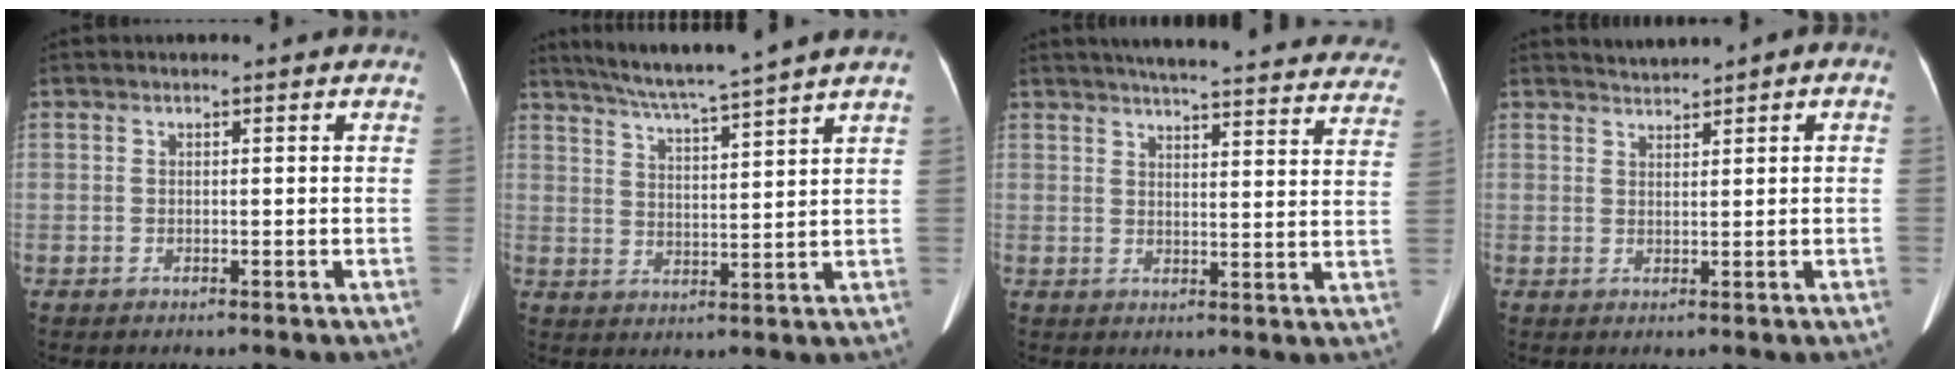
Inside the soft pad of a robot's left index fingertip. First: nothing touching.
{"total": 11.3, "force": [9.6, -2.0, 5.6], "torque": [-0.095, 0.005, 0.151]}
{"total": 30.8, "force": [28.4, 3.9, 11.2], "torque": [-0.161, -0.060, 0.327]}
{"total": 1.6, "force": [1.4, 0.3, 0.8], "torque": [-0.014, 0.019, 0.028]}